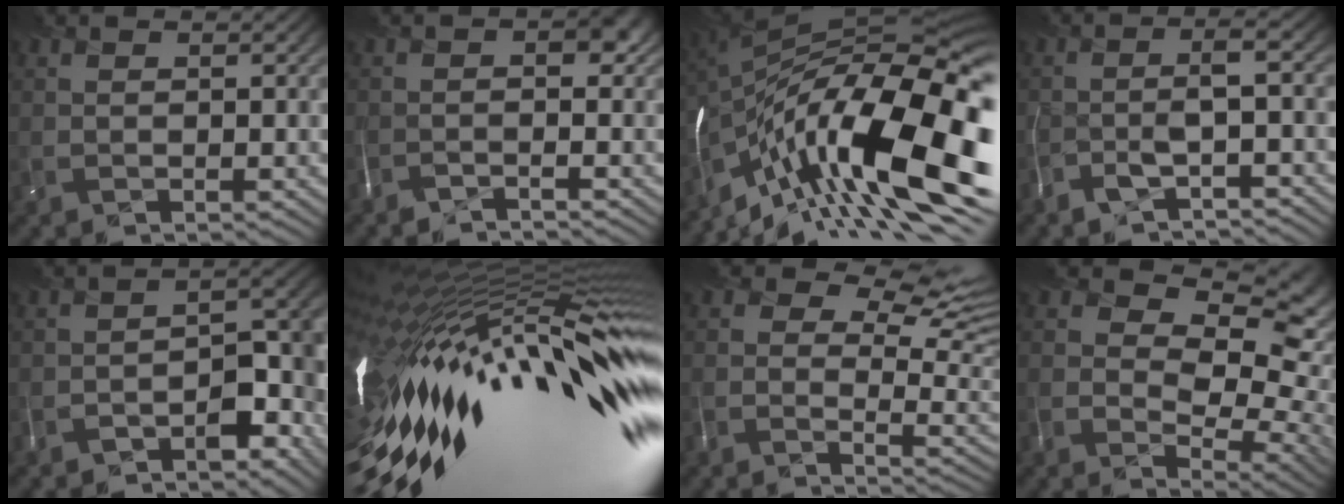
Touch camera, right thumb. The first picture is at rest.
{"total": 2.3, "force": [-2.2, -0.2, 0.9], "torque": [-0.002, -0.003, -0.046]}
{"total": 19.4, "force": [-8.5, 6.4, 16.3], "torque": [-0.279, 0.007, -0.161]}
{"total": 3.1, "force": [-2.6, -0.5, 1.6], "torque": [-0.015, 0.009, -0.059]}
{"total": 6.1, "force": [-5.5, 1.0, 2.4], "torque": [-0.013, 0.006, -0.086]}
{"total": 19.0, "force": [-4.0, 4.7, 18.0], "torque": [-0.323, -0.021, -0.077]}
{"total": 9.9, "force": [4.3, 4.9, 7.4], "torque": [-0.124, 0.005, 0.074]}
{"total": 11.1, "force": [2.3, 7.0, 8.4], "torque": [-0.136, -0.015, 0.046]}